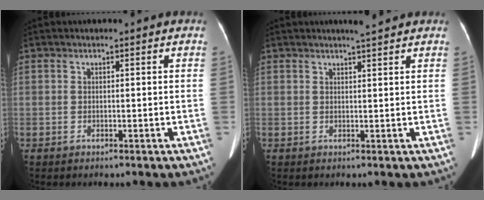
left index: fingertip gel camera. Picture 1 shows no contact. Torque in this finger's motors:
{"motor_torque": [0.17, -0.18, 0.00, 0.01]}